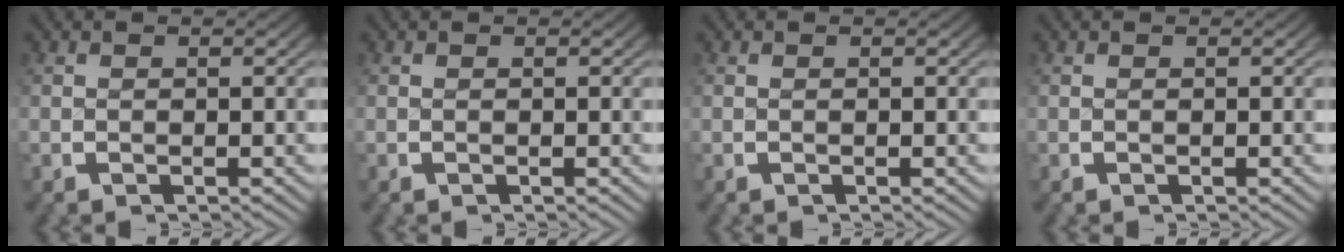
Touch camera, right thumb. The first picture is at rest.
{"total": 0.0}
{"total": 0.0}
{"total": 0.0}